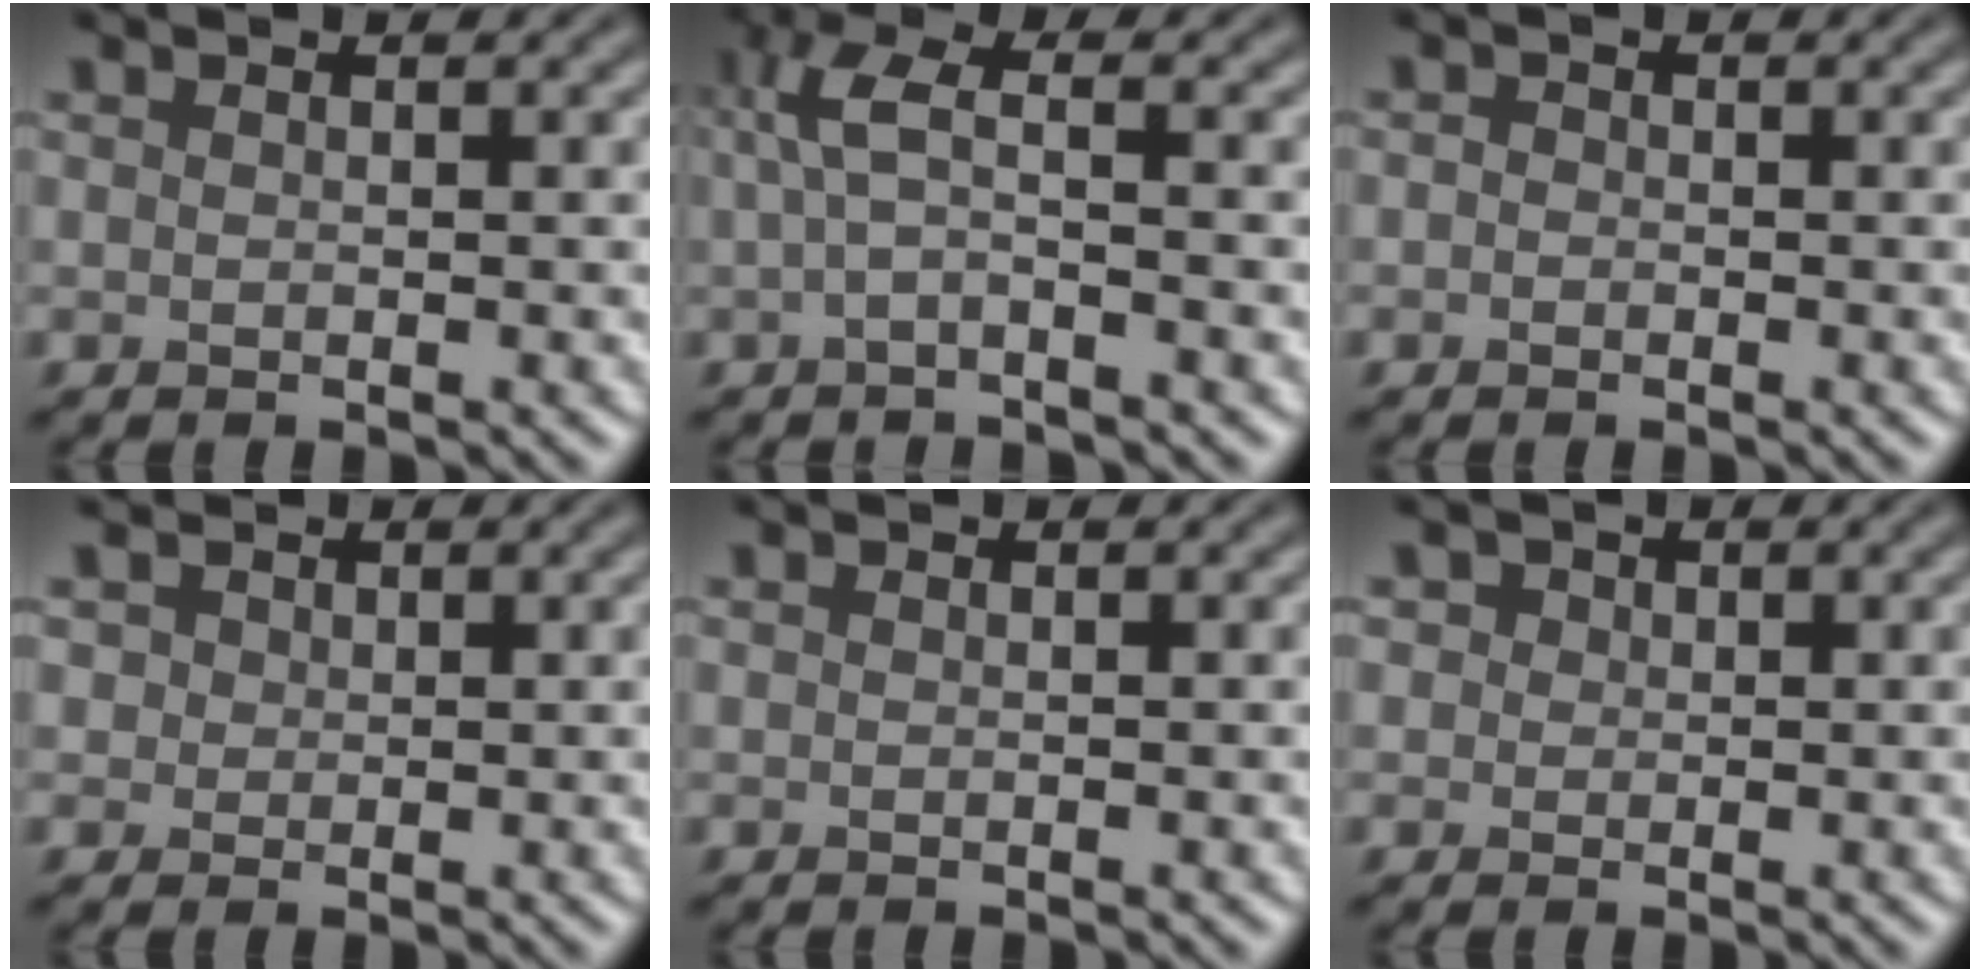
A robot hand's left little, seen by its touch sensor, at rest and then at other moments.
{"total": 3.0, "force": [-0.1, 1.0, 2.8], "torque": [-0.070, 0.009, -0.010]}
{"total": 0.7, "force": [-0.3, 0.6, 0.3], "torque": [-0.001, 0.001, -0.014]}
{"total": 3.8, "force": [1.9, 2.8, 1.6], "torque": [-0.048, 0.003, 0.025]}
{"total": 0.0}
{"total": 3.0, "force": [1.4, 2.2, 1.3], "torque": [-0.038, 0.002, 0.017]}